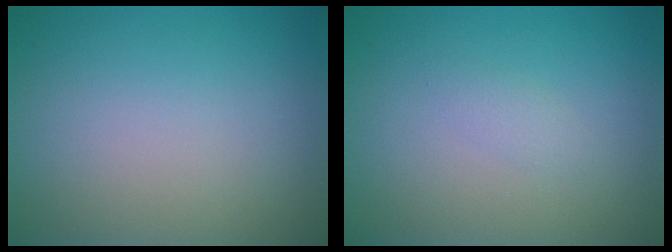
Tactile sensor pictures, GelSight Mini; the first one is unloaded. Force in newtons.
{"total": 0.8, "press": 0.8, "slide": 0.1}